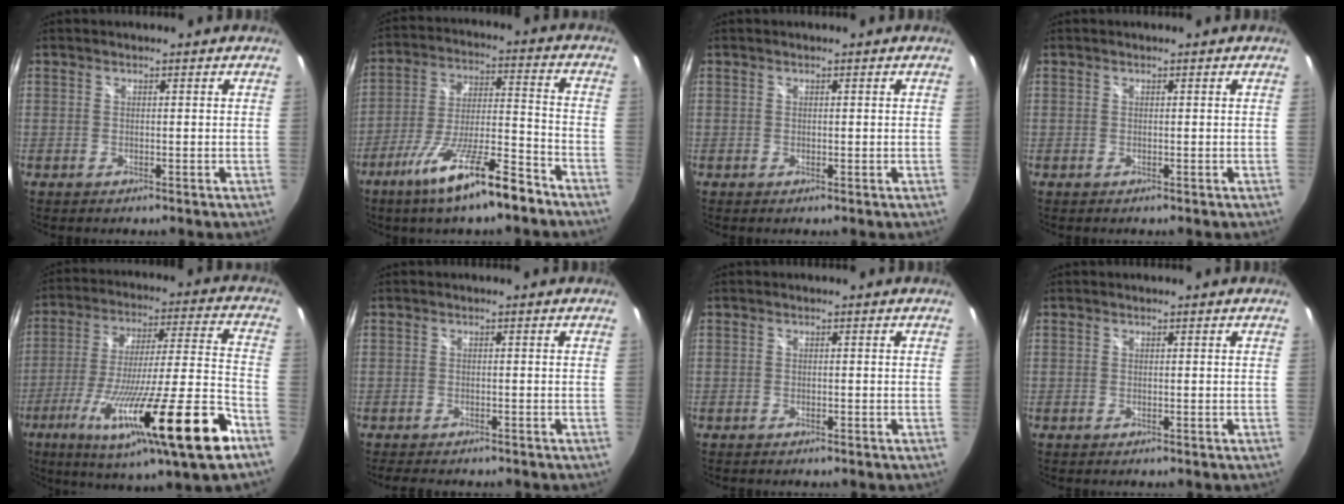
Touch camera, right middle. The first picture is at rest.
{"total": 15.5, "force": [-10.9, 2.1, 10.9], "torque": [-0.210, -0.021, -0.186]}
{"total": 0.0}
{"total": 0.0}
{"total": 26.2, "force": [-13.6, 1.6, 22.3], "torque": [-0.384, -0.078, -0.217]}
{"total": 4.1, "force": [-3.5, 1.3, 1.7], "torque": [-0.035, -0.011, -0.052]}
{"total": 0.5, "force": [-0.4, 0.3, 0.1], "torque": [-0.002, 0.001, -0.008]}
{"total": 0.0}